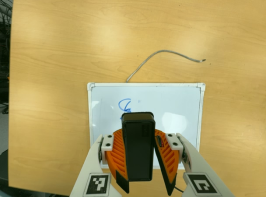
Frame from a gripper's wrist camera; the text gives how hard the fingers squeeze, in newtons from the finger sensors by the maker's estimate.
{"total": 9.5, "left": 9.3, "right": 9.7}